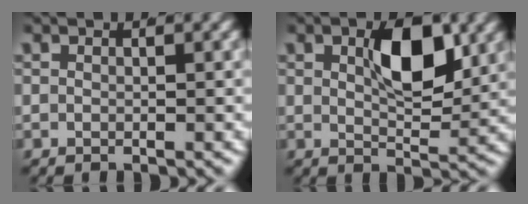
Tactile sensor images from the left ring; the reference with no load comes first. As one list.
[{"total": 5.1, "force": [1.8, 1.9, 4.5], "torque": [-0.067, -0.014, 0.038]}]